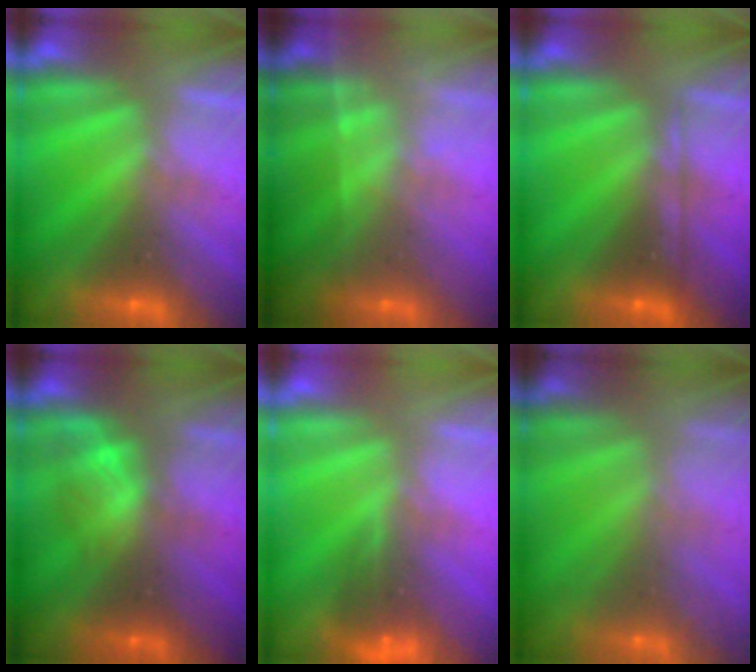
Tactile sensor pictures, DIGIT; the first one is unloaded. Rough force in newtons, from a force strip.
{"total": 1.7}
{"total": 2.2}
{"total": 2.3}
{"total": 4.4}
{"total": 6.7}